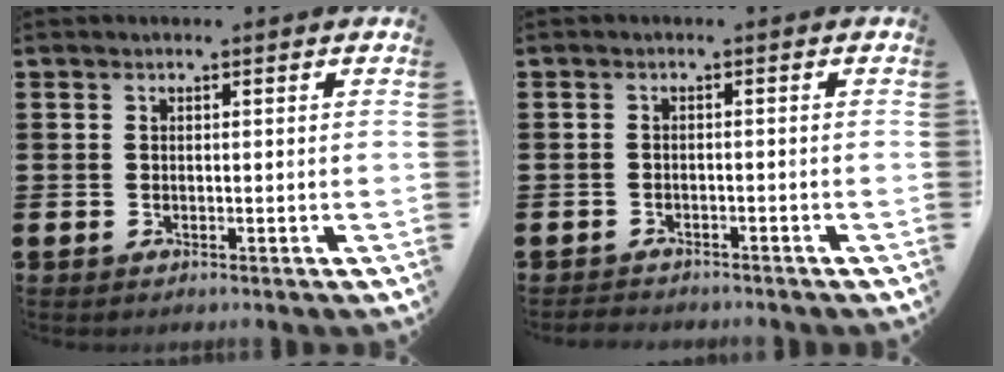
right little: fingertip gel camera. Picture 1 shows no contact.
{"total": 1.2, "force": [-1.2, 0.1, -0.1], "torque": [-0.002, 0.002, -0.026]}